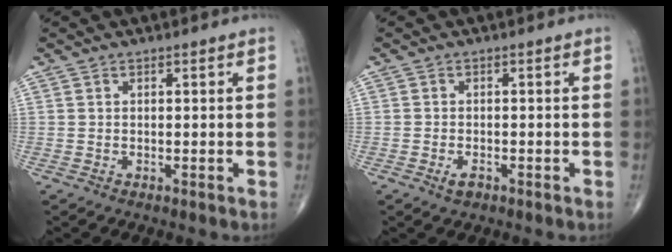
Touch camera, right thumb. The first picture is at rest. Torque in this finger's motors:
{"motor_torque": [-0.24, -0.05, 0.07, 0.07, 0.00]}